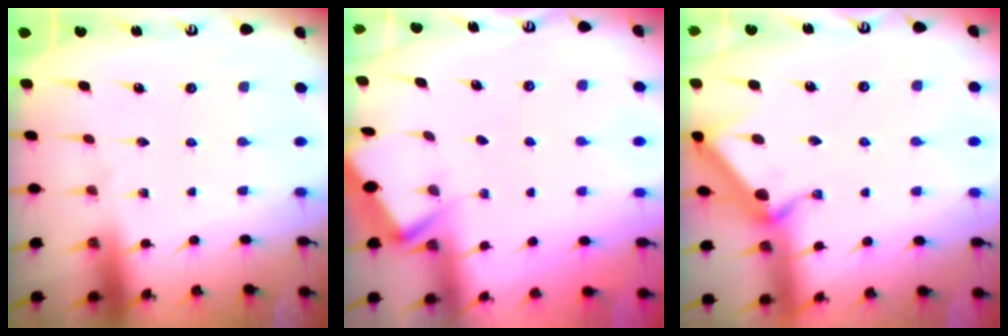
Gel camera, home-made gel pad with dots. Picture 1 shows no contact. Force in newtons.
{"total": 4.0, "press": 4.0, "slide": 0.3}
{"total": 10.0, "press": 9.9, "slide": 1.2}